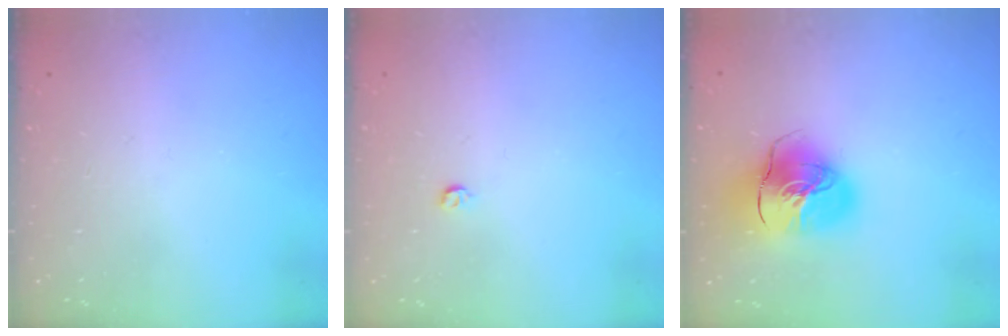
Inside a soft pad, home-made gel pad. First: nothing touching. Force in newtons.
{"total": 3.2, "press": 3.2, "slide": 0.4}
{"total": 16.5, "press": 16.4, "slide": 2.3}